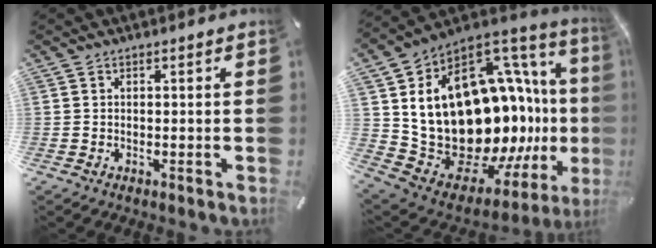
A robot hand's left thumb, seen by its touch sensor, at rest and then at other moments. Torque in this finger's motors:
{"motor_torque": [2.51, 2.50, 2.77, 0.00, 0.98]}